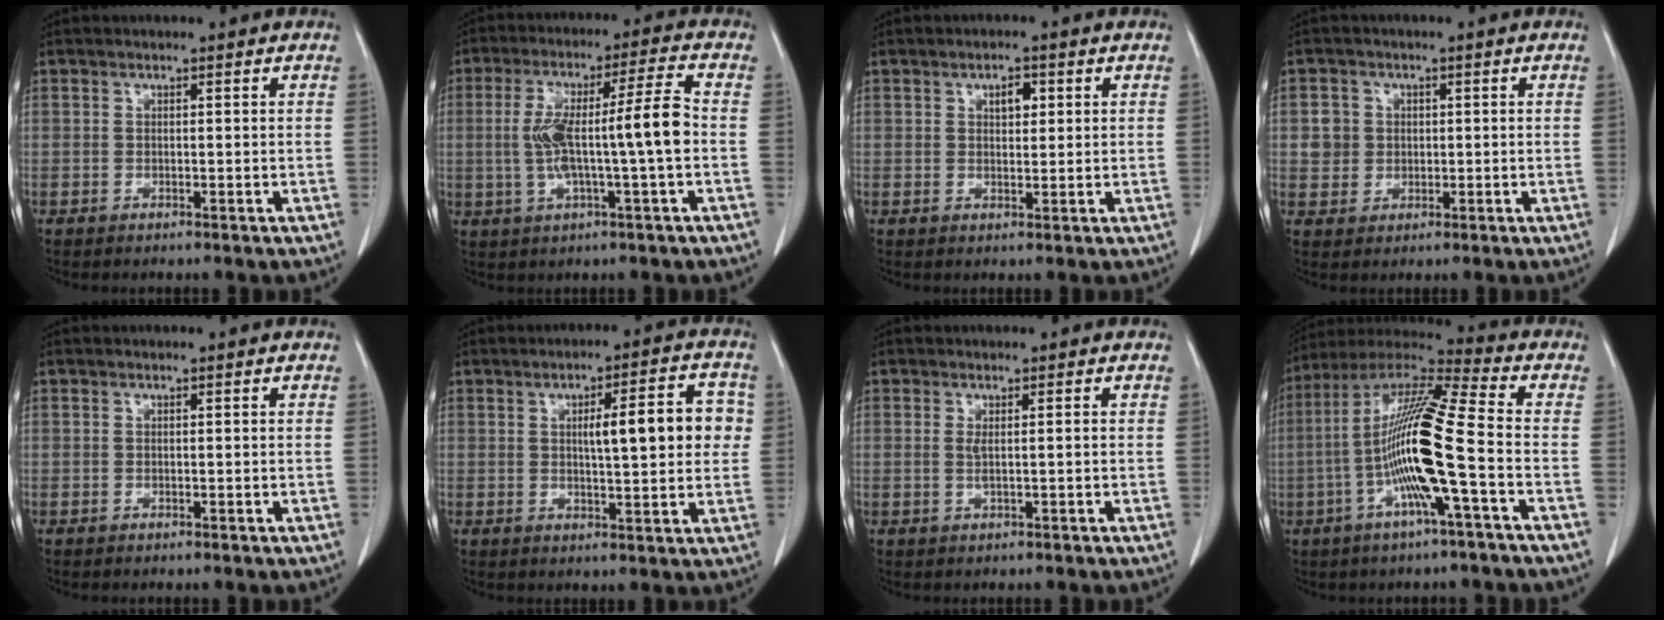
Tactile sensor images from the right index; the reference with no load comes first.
{"total": 11.5, "force": [-0.7, 0.3, 11.4], "torque": [-0.209, 0.024, -0.010]}
{"total": 2.5, "force": [1.0, 1.2, 2.0], "torque": [-0.029, 0.000, 0.016]}
{"total": 3.8, "force": [0.7, 3.7, 0.7], "torque": [-0.008, 0.012, 0.020]}
{"total": 0.0}
{"total": 9.6, "force": [1.5, 2.1, 9.3], "torque": [-0.127, 0.021, 0.022]}
{"total": 1.3, "force": [0.1, 0.0, 1.3], "torque": [-0.027, -0.002, 0.006]}
{"total": 16.4, "force": [-3.4, 0.1, 16.1], "torque": [-0.313, 0.005, -0.073]}